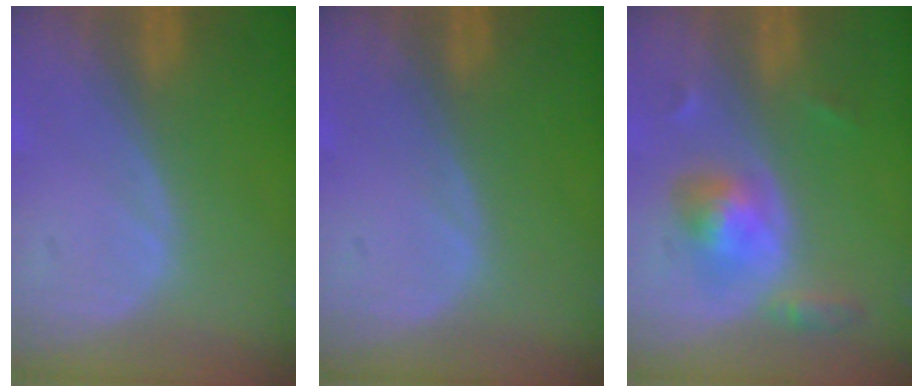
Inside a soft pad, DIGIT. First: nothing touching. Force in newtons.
{"total": 0.0}
{"total": 5.1, "press": 5.0, "slide": 1.1}